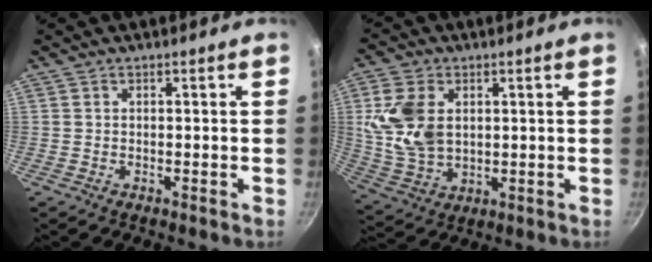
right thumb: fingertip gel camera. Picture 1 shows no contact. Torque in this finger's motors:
{"motor_torque": [0.59, 2.77, 1.21, 0.48, 0.38]}